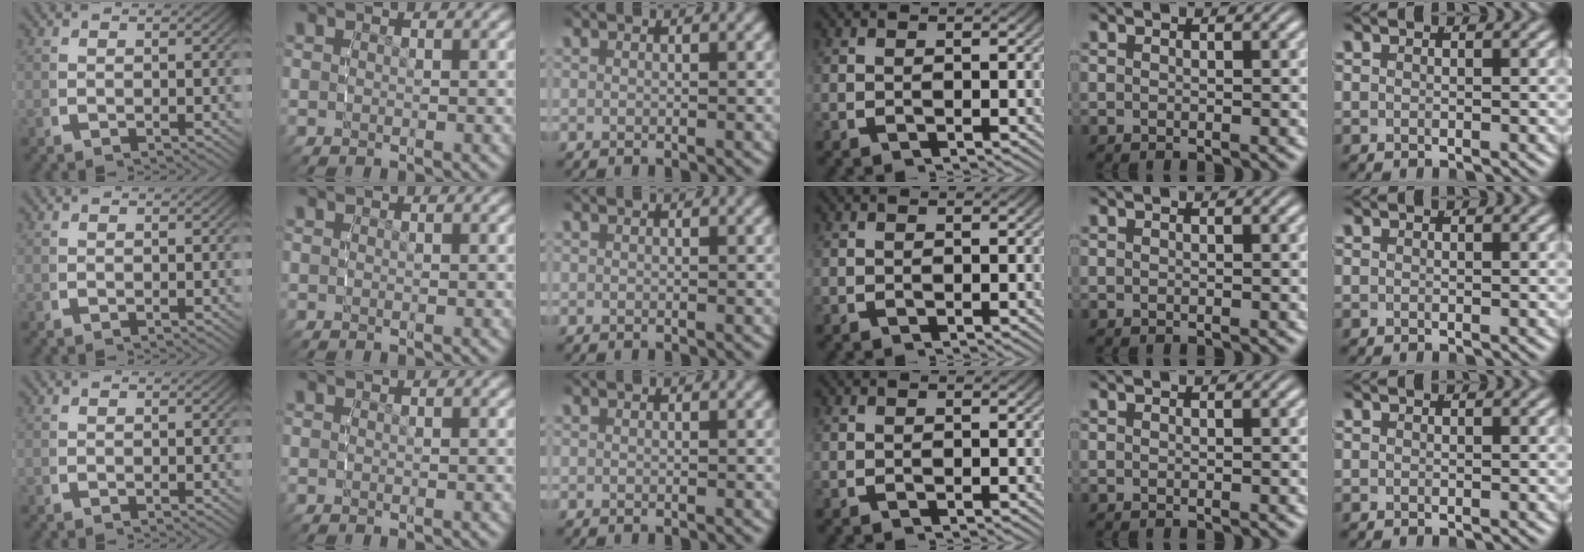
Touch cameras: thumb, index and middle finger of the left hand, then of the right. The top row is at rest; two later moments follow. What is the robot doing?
{"motion": "reach", "object": "router"}